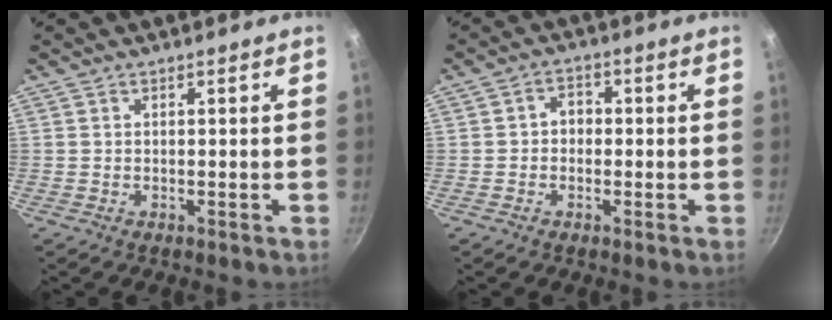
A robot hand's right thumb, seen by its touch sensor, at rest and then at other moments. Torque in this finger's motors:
{"motor_torque": [-0.27, 0.27, -0.04, 0.12, -0.01]}